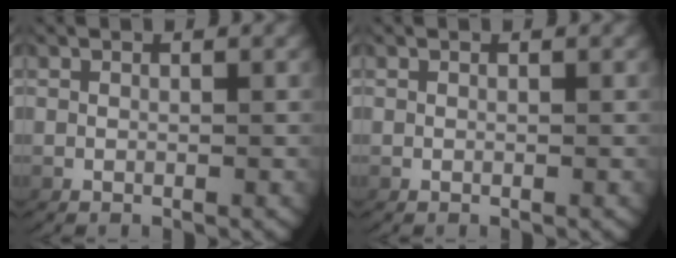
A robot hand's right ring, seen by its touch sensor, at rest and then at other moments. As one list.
[{"total": 0.0}]